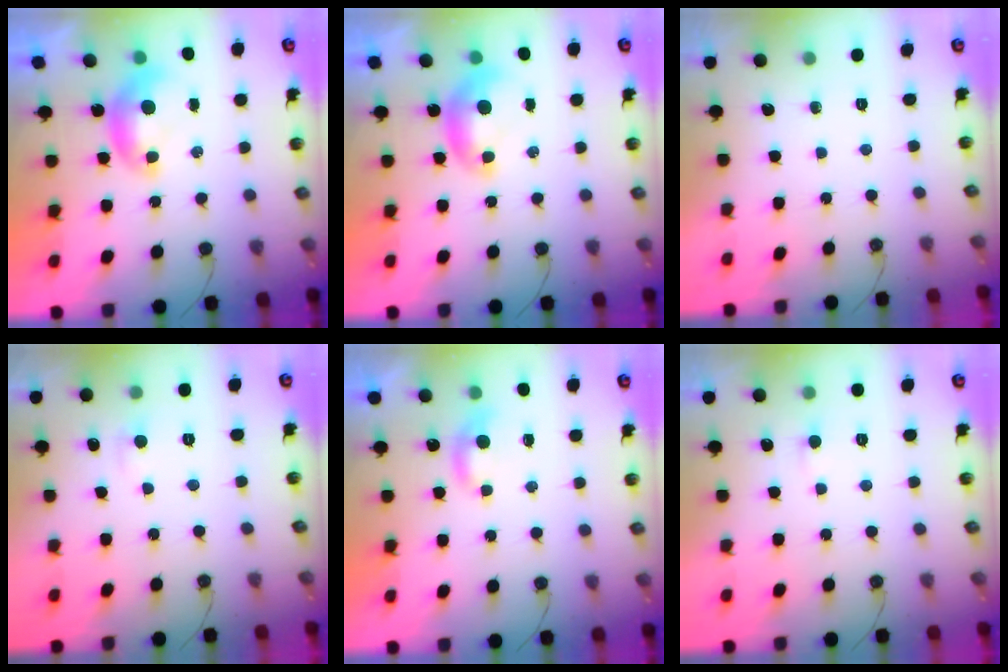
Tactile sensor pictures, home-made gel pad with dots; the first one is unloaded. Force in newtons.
{"total": 0.0}
{"total": 0.0}
{"total": 1.4, "press": 1.3, "slide": 0.6}
{"total": 2.4, "press": 2.4, "slide": 0.4}
{"total": 2.3, "press": 2.3, "slide": 0.3}